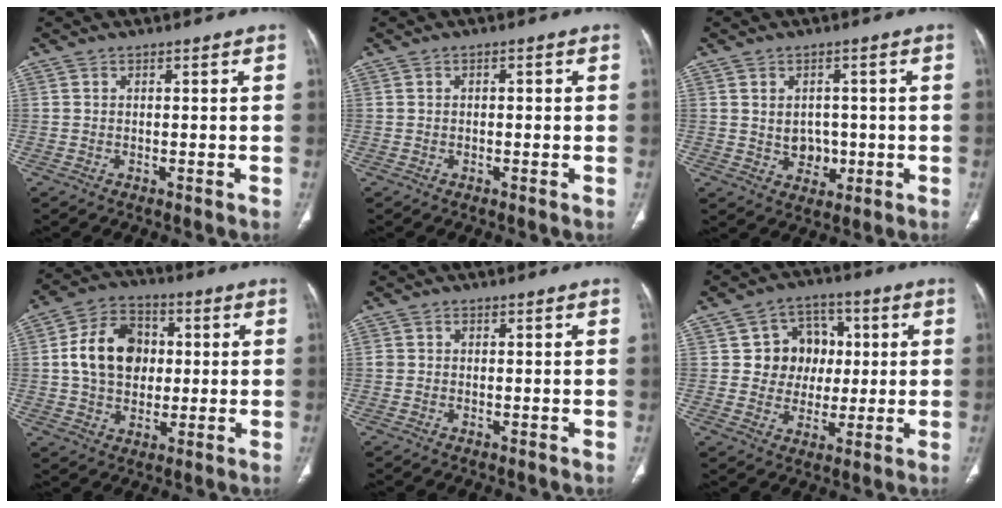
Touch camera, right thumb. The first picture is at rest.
{"total": 0.8, "force": [0.1, 0.5, 0.6], "torque": [-0.008, 0.004, 0.000]}
{"total": 5.1, "force": [-0.1, 4.1, 3.0], "torque": [-0.019, -0.001, 0.008]}
{"total": 14.0, "force": [1.3, 10.6, 9.0], "torque": [-0.128, 0.014, 0.020]}
{"total": 0.9, "force": [0.1, 0.8, 0.4], "torque": [-0.001, 0.003, 0.001]}
{"total": 10.3, "force": [1.5, 9.3, 4.3], "torque": [-0.005, 0.008, 0.025]}